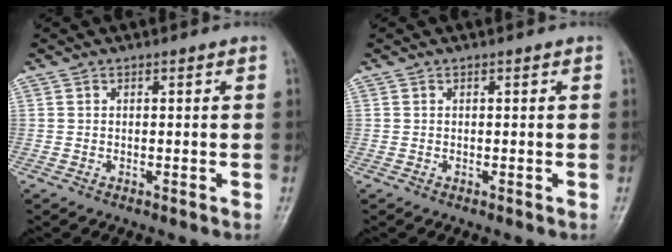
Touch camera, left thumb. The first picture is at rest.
{"total": 0.0}